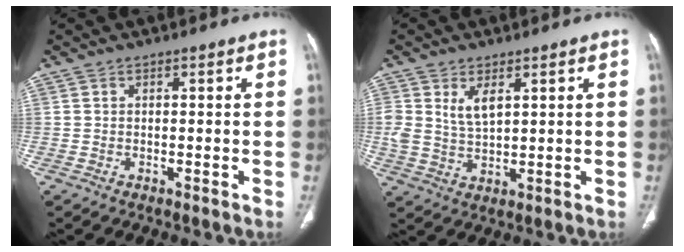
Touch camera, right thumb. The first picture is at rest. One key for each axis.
{"total": 4.9, "fx": 2.1, "fy": 2.5, "fz": 3.6, "tx": -0.066, "ty": -0.012, "tz": 0.048}